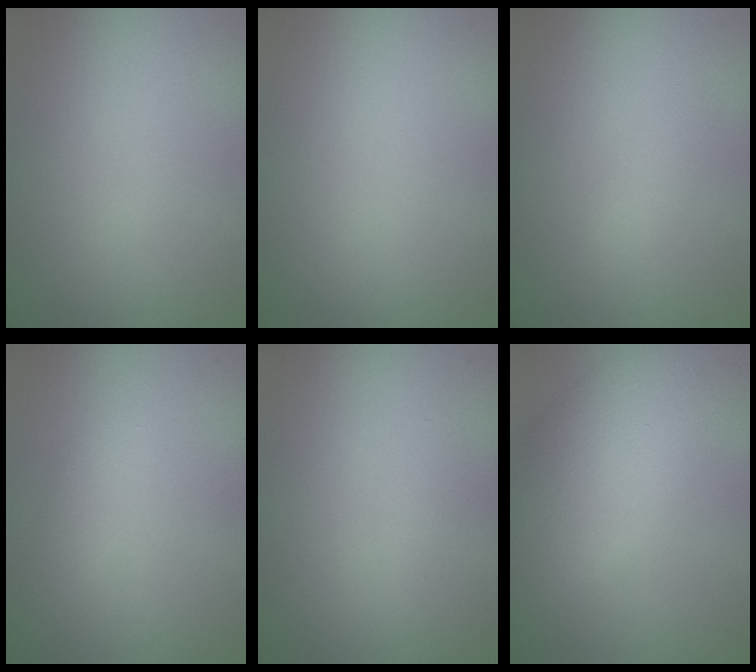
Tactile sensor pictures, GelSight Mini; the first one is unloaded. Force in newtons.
{"total": 0.0}
{"total": 1.1, "press": 1.1, "slide": 0.0}
{"total": 1.4, "press": 1.4, "slide": 0.1}
{"total": 0.7, "press": 0.7, "slide": 0.0}
{"total": 8.6, "press": 8.6, "slide": 0.8}